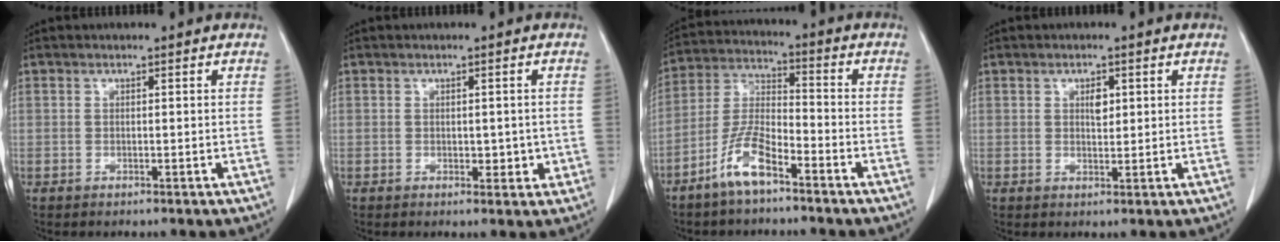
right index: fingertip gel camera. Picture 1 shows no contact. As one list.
[{"total": 2.7, "force": [-0.1, 1.8, 2.1], "torque": [-0.021, 0.002, 0.005]}, {"total": 8.4, "force": [-5.3, 2.1, 6.2], "torque": [-0.135, -0.001, -0.108]}, {"total": 2.1, "force": [0.7, 1.0, 1.6], "torque": [-0.026, -0.003, 0.013]}]